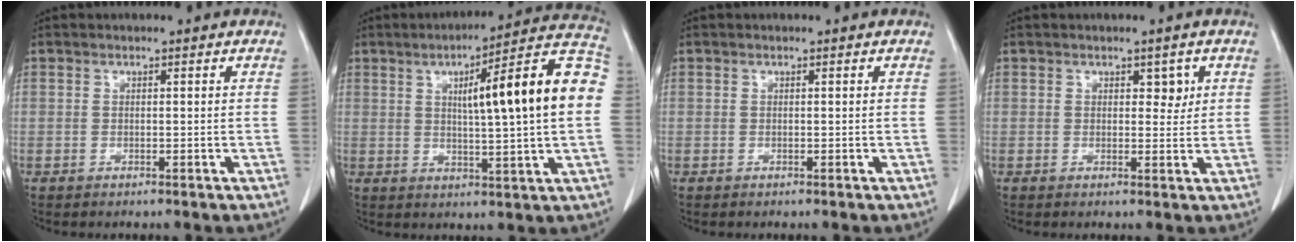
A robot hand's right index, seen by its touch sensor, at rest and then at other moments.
{"total": 17.2, "force": [2.5, 0.9, 17.0], "torque": [-0.237, 0.030, 0.027]}
{"total": 0.0}
{"total": 2.2, "force": [0.9, 1.3, 1.5], "torque": [-0.011, -0.001, 0.011]}